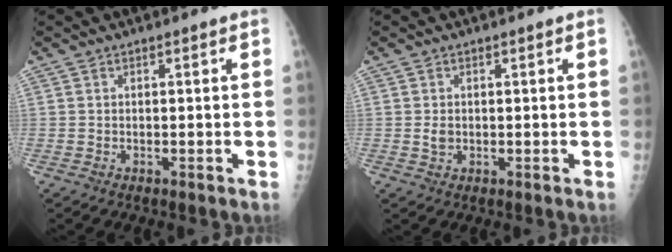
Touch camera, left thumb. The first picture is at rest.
{"total": 1.7, "force": [0.0, 1.3, 1.0], "torque": [-0.014, -0.001, 0.005]}